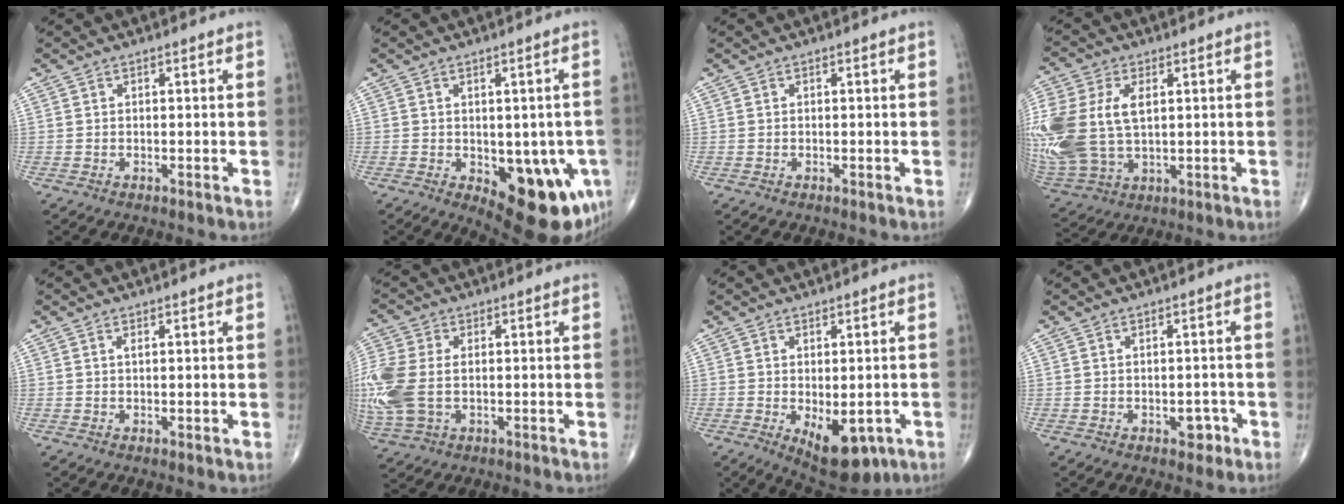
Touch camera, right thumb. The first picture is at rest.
{"total": 15.4, "force": [-5.1, 7.3, 12.5], "torque": [-0.114, -0.003, -0.046]}
{"total": 0.0}
{"total": 21.0, "force": [2.4, 13.2, 16.2], "torque": [-0.408, 0.001, 0.058]}
{"total": 1.1, "force": [0.3, 0.3, 1.0], "torque": [-0.020, -0.001, 0.004]}
{"total": 13.9, "force": [-0.6, 8.9, 10.6], "torque": [-0.293, 0.000, -0.005]}
{"total": 10.5, "force": [-3.7, 5.3, 8.2], "torque": [-0.098, -0.007, -0.038]}
{"total": 2.6, "force": [-1.1, 1.7, 1.6], "torque": [-0.008, 0.006, -0.012]}